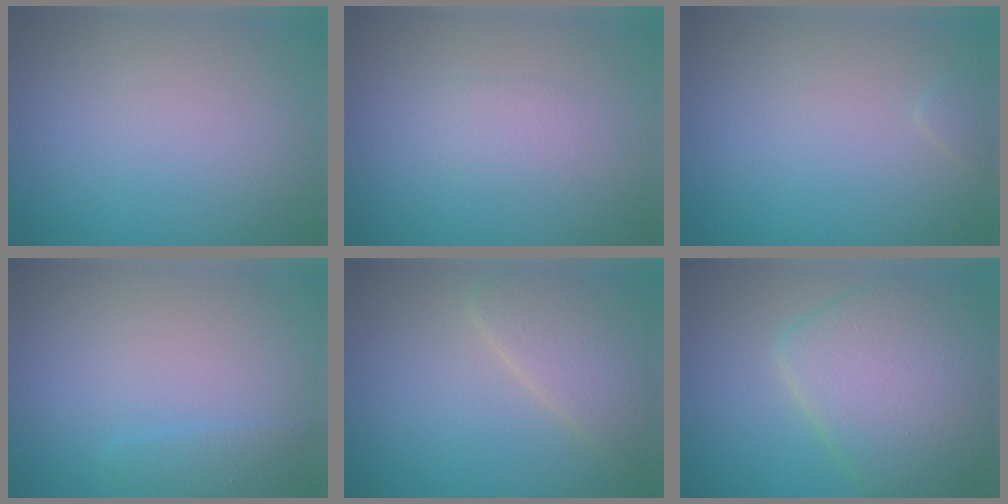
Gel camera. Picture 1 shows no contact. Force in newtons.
{"total": 1.2, "press": 1.2, "slide": 0.3}
{"total": 0.7, "press": 0.7, "slide": 0.0}
{"total": 1.2, "press": 1.2, "slide": 0.1}
{"total": 3.8, "press": 3.8, "slide": 0.2}
{"total": 7.7, "press": 7.7, "slide": 0.2}